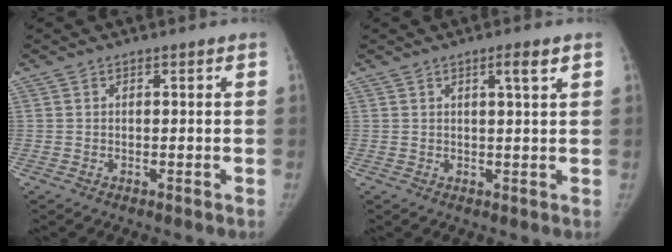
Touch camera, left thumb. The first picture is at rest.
{"total": 3.0, "force": [1.6, 0.0, 2.5], "torque": [-0.041, -0.009, 0.026]}